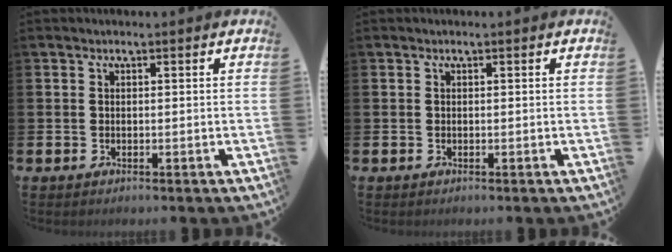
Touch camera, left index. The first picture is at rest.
{"total": 0.0}